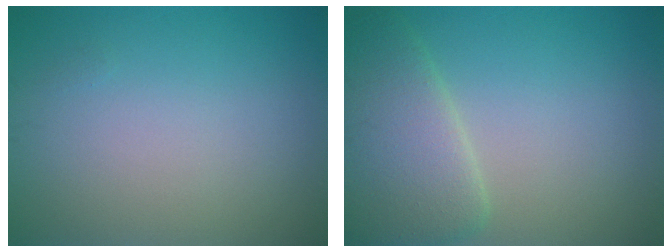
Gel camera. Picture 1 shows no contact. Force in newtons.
{"total": 5.7, "press": 5.7, "slide": 0.0}